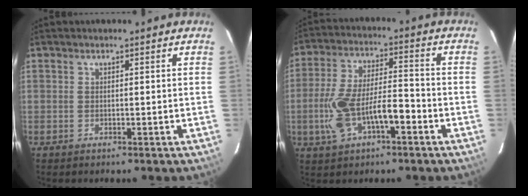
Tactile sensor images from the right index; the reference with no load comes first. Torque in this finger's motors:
{"motor_torque": [0.38, -0.04, 0.32, 0.12]}